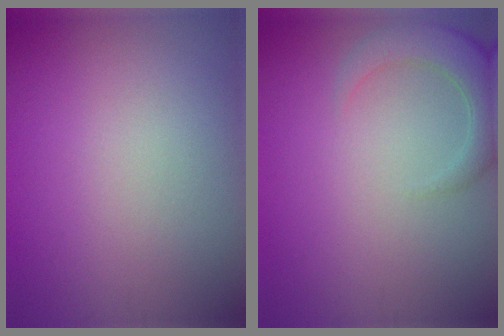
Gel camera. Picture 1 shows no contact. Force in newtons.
{"total": 4.0, "press": 4.0, "slide": 0.7}